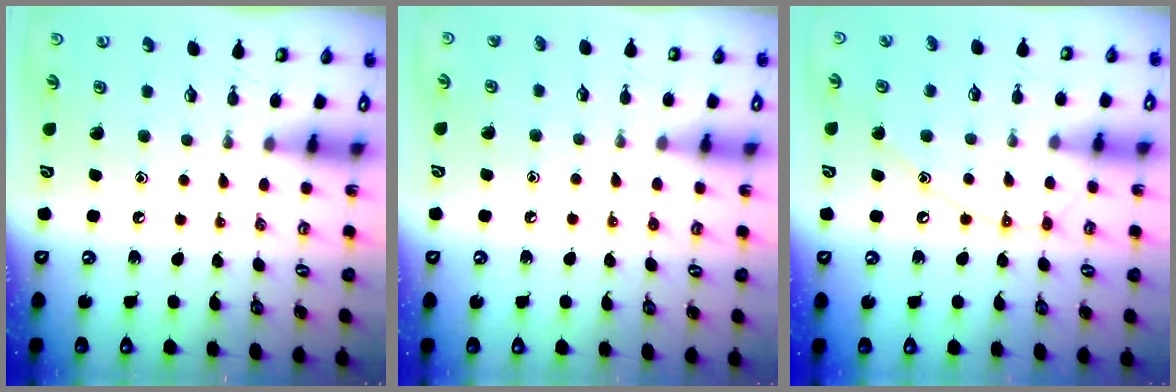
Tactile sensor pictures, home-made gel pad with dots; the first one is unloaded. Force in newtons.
{"total": 4.3, "press": 4.2, "slide": 0.5}
{"total": 8.8, "press": 8.8, "slide": 0.7}